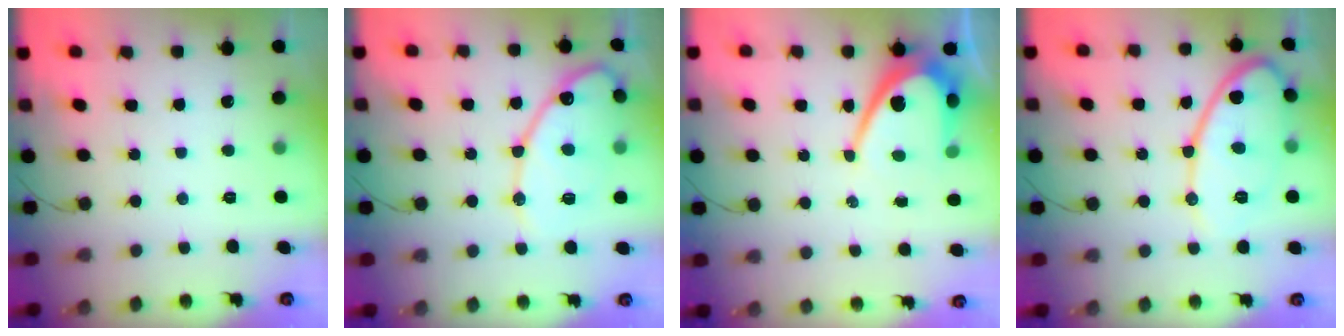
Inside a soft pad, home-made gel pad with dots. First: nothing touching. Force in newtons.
{"total": 15.3, "press": 15.2, "slide": 1.2}
{"total": 11.3, "press": 11.3, "slide": 0.9}
{"total": 15.3, "press": 15.3, "slide": 1.2}